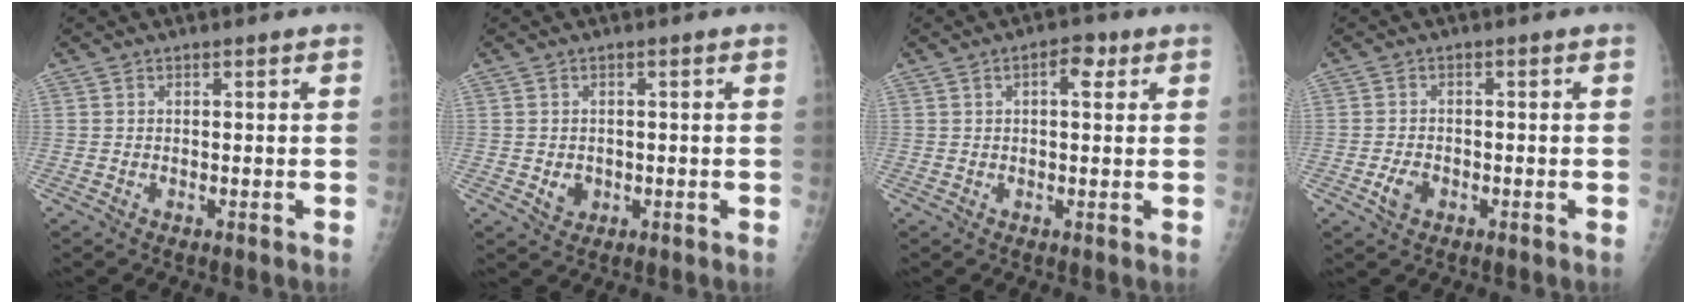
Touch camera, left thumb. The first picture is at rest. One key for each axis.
{"total": 2.4, "fx": -0.3, "fy": 2.1, "fz": 1.1, "tx": -0.010, "ty": 0.000, "tz": 0.003}
{"total": 3.8, "fx": 1.4, "fy": 1.8, "fz": 3.0, "tx": -0.036, "ty": 0.004, "tz": 0.017}
{"total": 3.0, "fx": -1.3, "fy": 2.0, "fz": 1.8, "tx": -0.033, "ty": 0.001, "tz": -0.022}